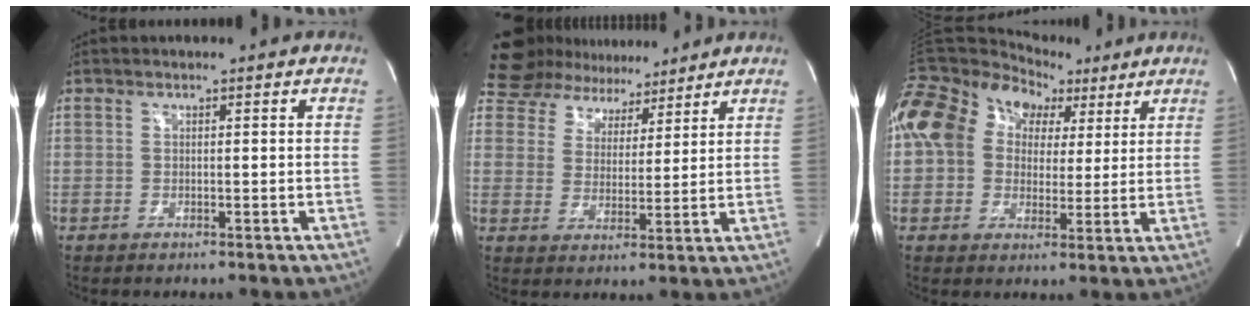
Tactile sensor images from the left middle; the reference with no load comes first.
{"total": 12.6, "force": [10.9, 5.7, 2.9], "torque": [-0.050, 0.023, 0.171]}
{"total": 19.5, "force": [7.0, 14.2, 11.3], "torque": [-0.240, 0.092, 0.122]}